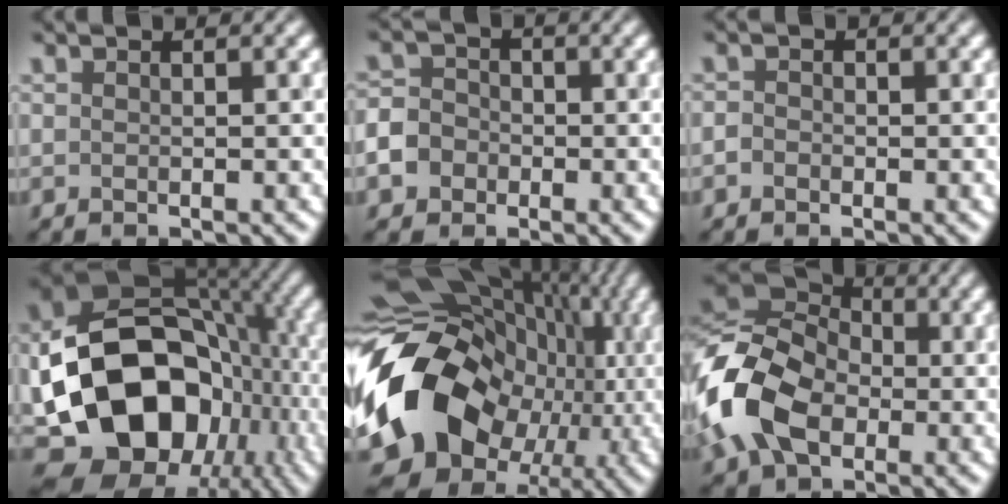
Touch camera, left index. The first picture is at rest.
{"total": 4.9, "force": [-2.2, 4.1, 1.6], "torque": [-0.020, -0.008, -0.051]}
{"total": 0.8, "force": [-0.4, 0.6, 0.3], "torque": [-0.007, -0.002, -0.011]}
{"total": 18.6, "force": [-3.9, 13.5, 12.2], "torque": [-0.222, -0.004, -0.059]}
{"total": 19.4, "force": [-2.6, 15.2, 11.8], "torque": [-0.240, -0.026, -0.033]}
{"total": 11.8, "force": [-2.6, 8.5, 7.7], "torque": [-0.190, -0.007, -0.065]}